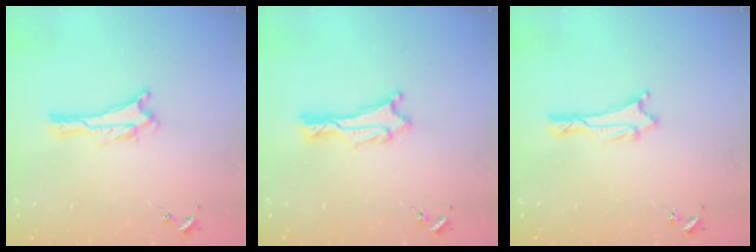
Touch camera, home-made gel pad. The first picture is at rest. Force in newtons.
{"total": 1.3, "press": 1.3, "slide": 0.1}
{"total": 1.1, "press": 1.1, "slide": 0.1}